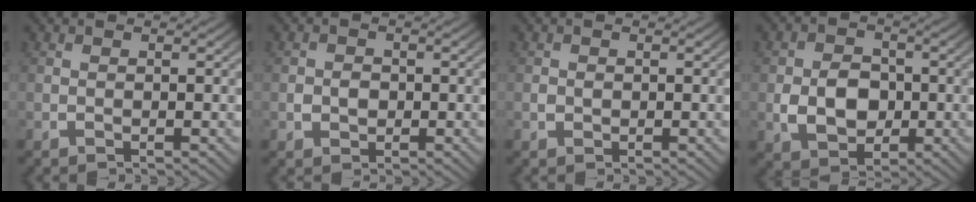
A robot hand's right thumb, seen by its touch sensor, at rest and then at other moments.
{"total": 2.1, "force": [-0.2, 1.8, 1.0], "torque": [-0.020, -0.005, 0.000]}
{"total": 0.9, "force": [0.0, 0.8, 0.4], "torque": [-0.010, -0.004, 0.003]}
{"total": 6.5, "force": [-0.9, 4.9, 4.2], "torque": [-0.085, -0.026, 0.001]}